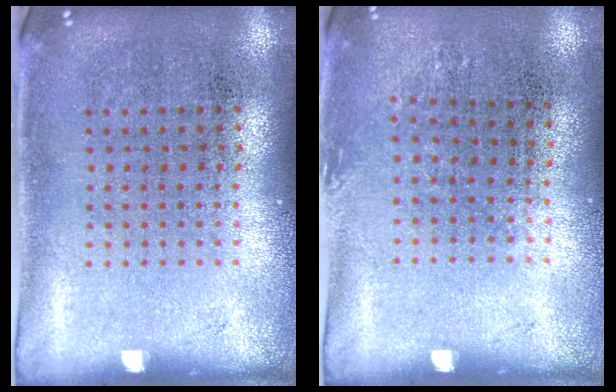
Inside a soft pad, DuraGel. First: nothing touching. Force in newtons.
{"total": 0.7, "press": 0.7, "slide": 0.2}